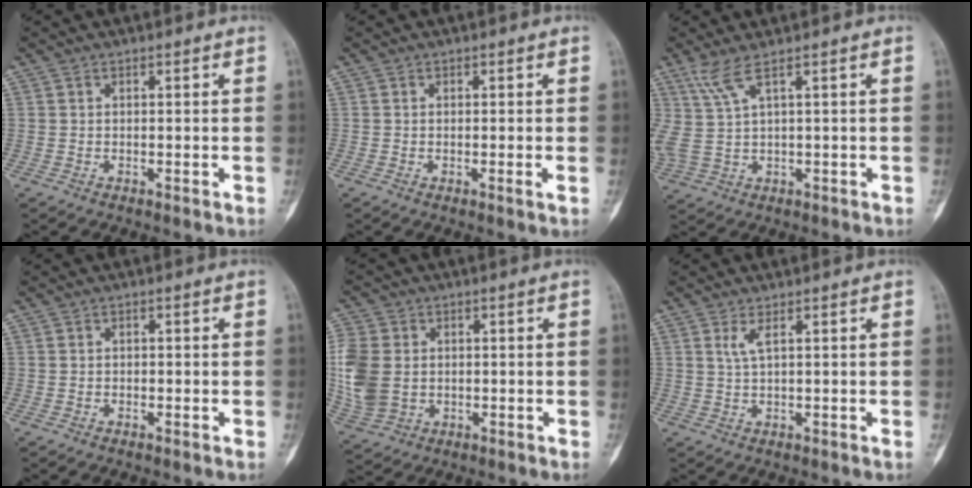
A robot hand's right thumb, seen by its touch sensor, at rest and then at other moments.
{"total": 0.6, "force": [-0.1, 0.0, 0.6], "torque": [-0.014, -0.002, -0.001]}
{"total": 5.1, "force": [3.0, 0.4, 4.1], "torque": [-0.117, -0.008, 0.076]}
{"total": 0.0}
{"total": 11.8, "force": [0.2, 9.1, 7.6], "torque": [-0.186, -0.002, 0.015]}
{"total": 1.2, "force": [1.1, 0.2, 0.0], "torque": [-0.022, 0.003, 0.028]}